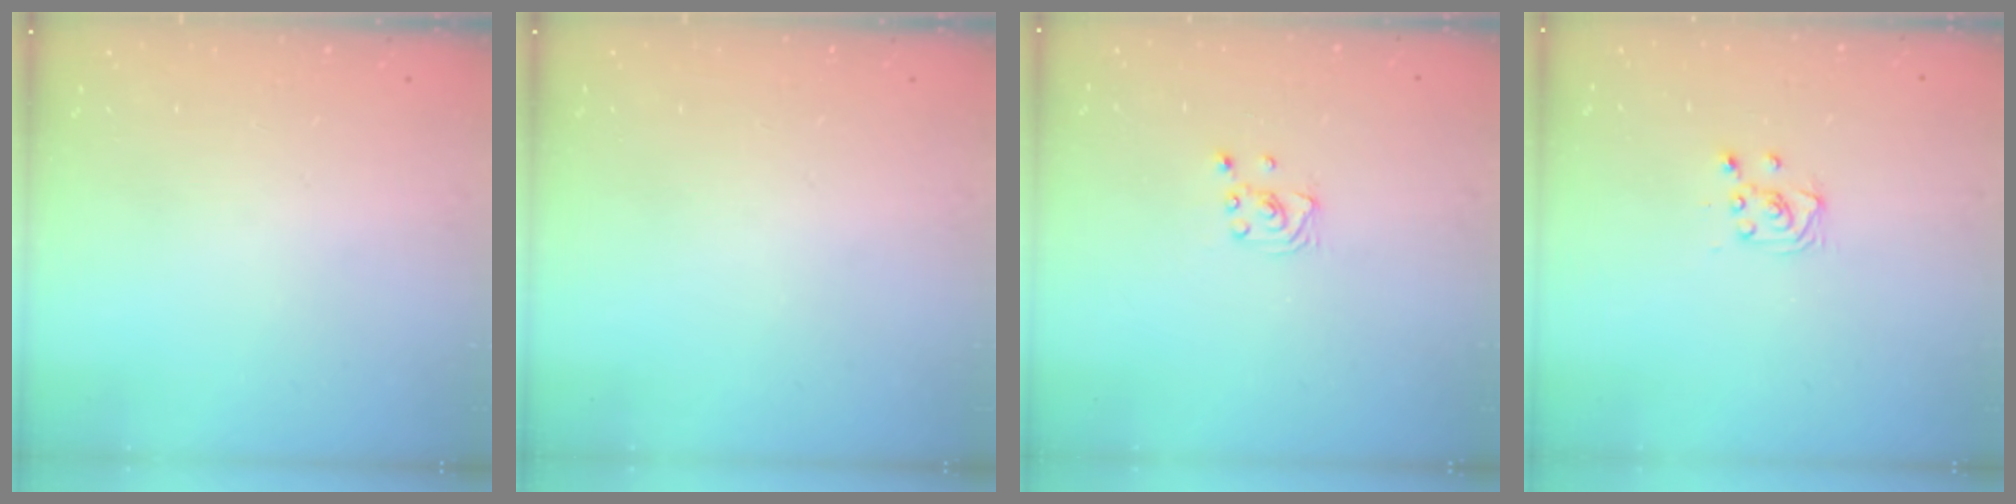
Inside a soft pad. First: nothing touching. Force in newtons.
{"total": 0.0}
{"total": 2.3, "press": 2.3, "slide": 0.2}
{"total": 3.6, "press": 3.6, "slide": 0.3}